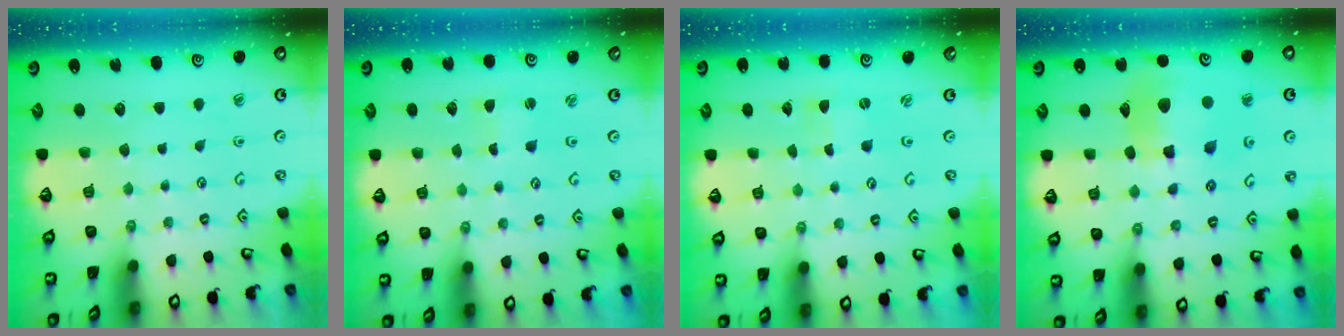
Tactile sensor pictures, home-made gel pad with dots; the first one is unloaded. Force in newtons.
{"total": 1.1, "press": 1.1, "slide": 0.1}
{"total": 0.0}
{"total": 13.5, "press": 13.4, "slide": 1.8}